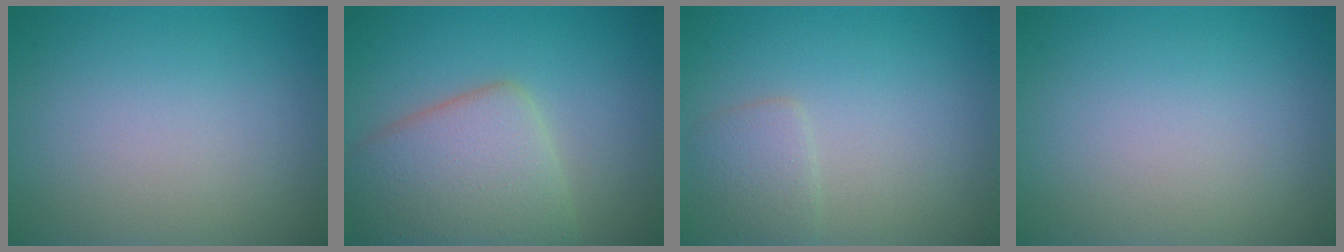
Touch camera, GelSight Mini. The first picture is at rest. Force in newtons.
{"total": 6.5, "press": 6.4, "slide": 0.4}
{"total": 1.8, "press": 1.8, "slide": 0.0}
{"total": 0.0}